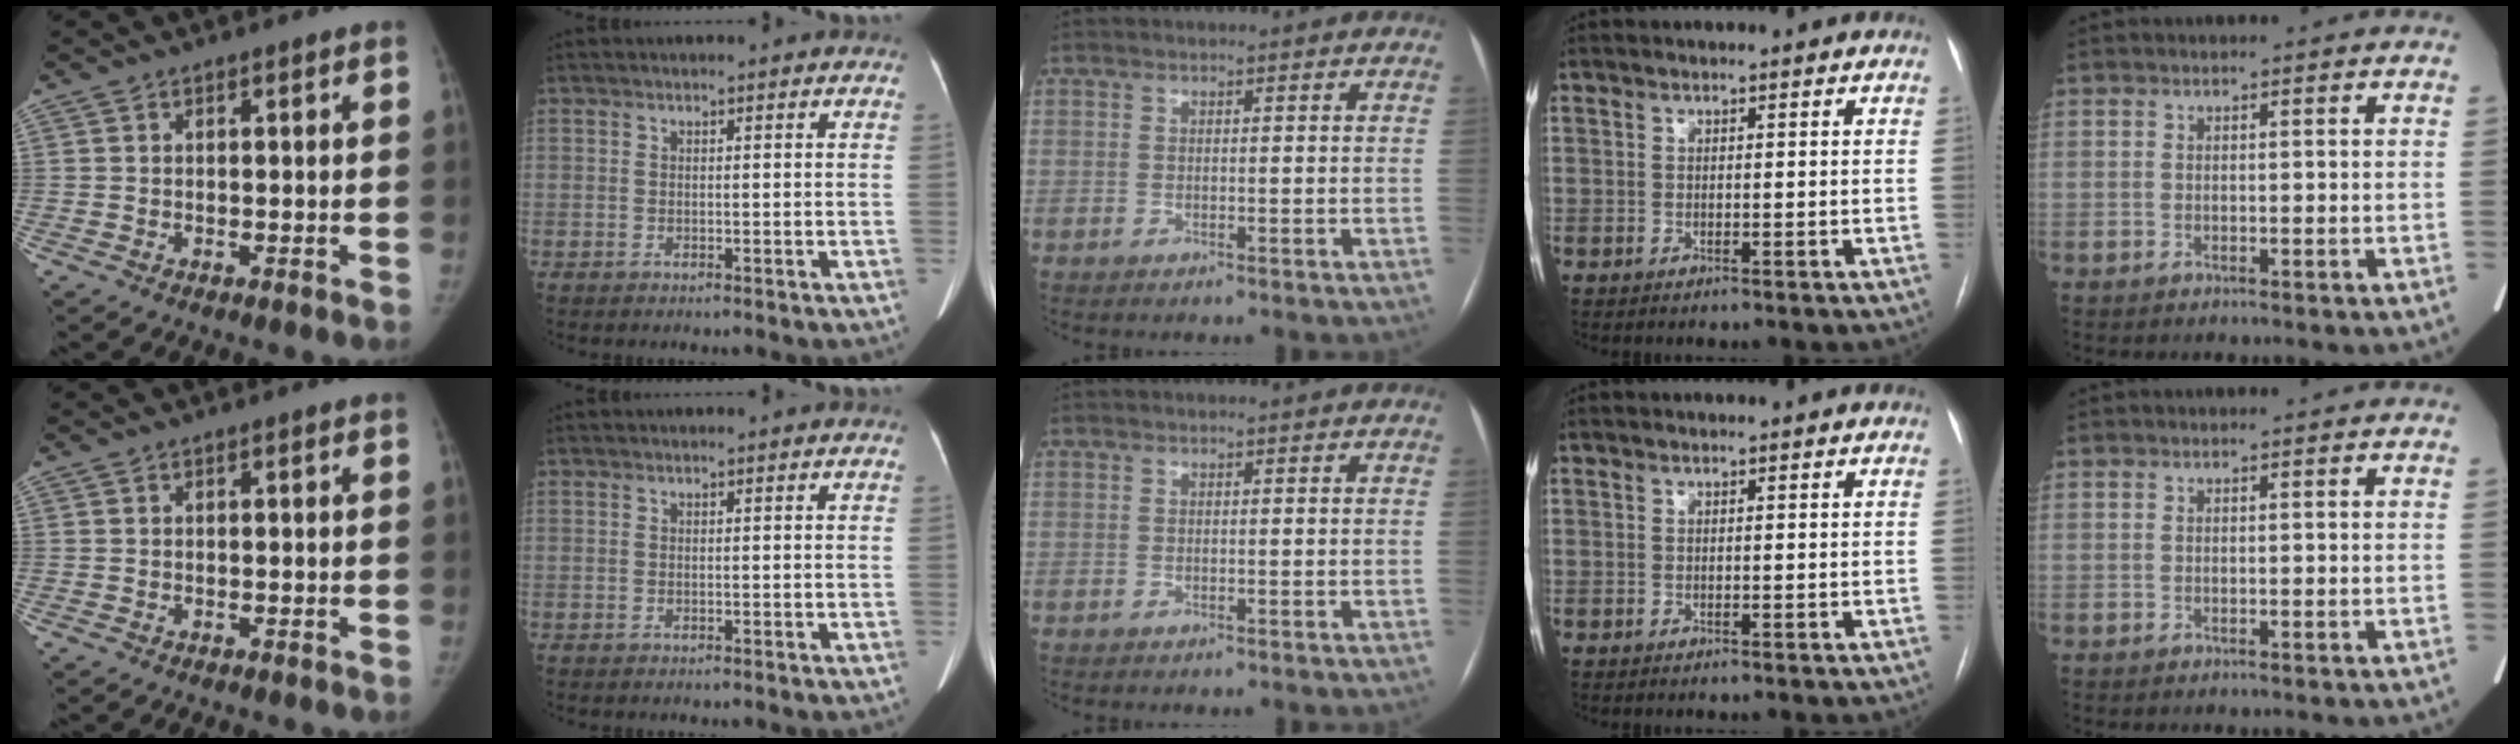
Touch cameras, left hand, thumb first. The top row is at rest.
{}